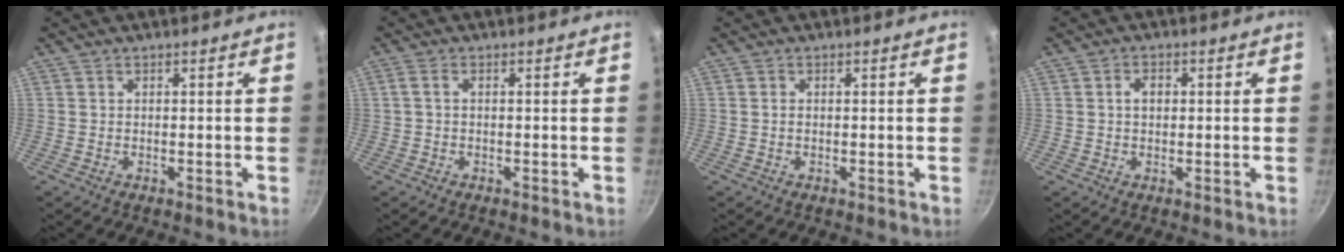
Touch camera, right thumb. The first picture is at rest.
{"total": 1.4, "force": [0.0, 0.8, 1.2], "torque": [-0.032, 0.007, -0.001]}
{"total": 0.6, "force": [0.0, 0.4, 0.5], "torque": [-0.008, 0.003, 0.000]}
{"total": 2.5, "force": [0.3, 1.8, 1.7], "torque": [-0.017, 0.007, 0.005]}